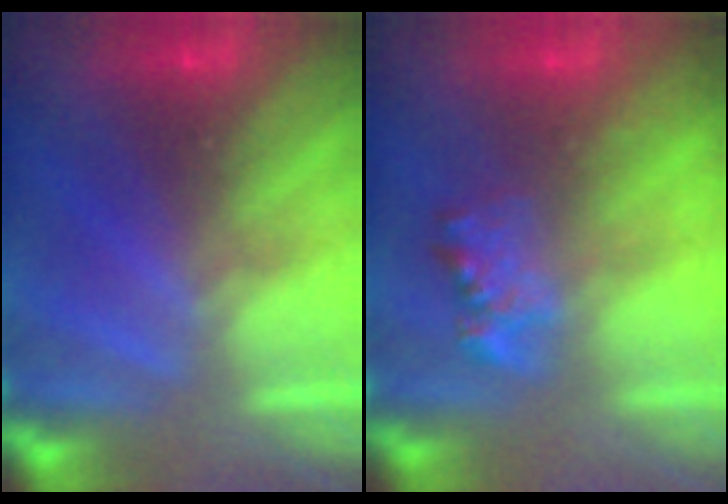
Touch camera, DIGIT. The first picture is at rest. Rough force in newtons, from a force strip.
{"total": 2.3}